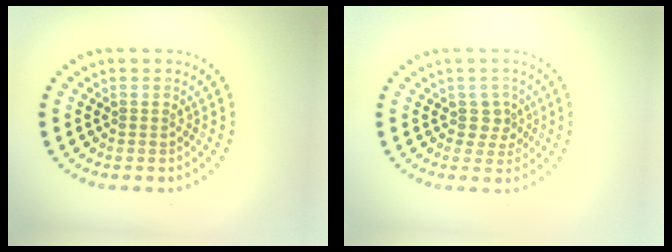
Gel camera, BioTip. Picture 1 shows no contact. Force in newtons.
{"total": 1.9, "press": 1.5, "slide": 1.2}